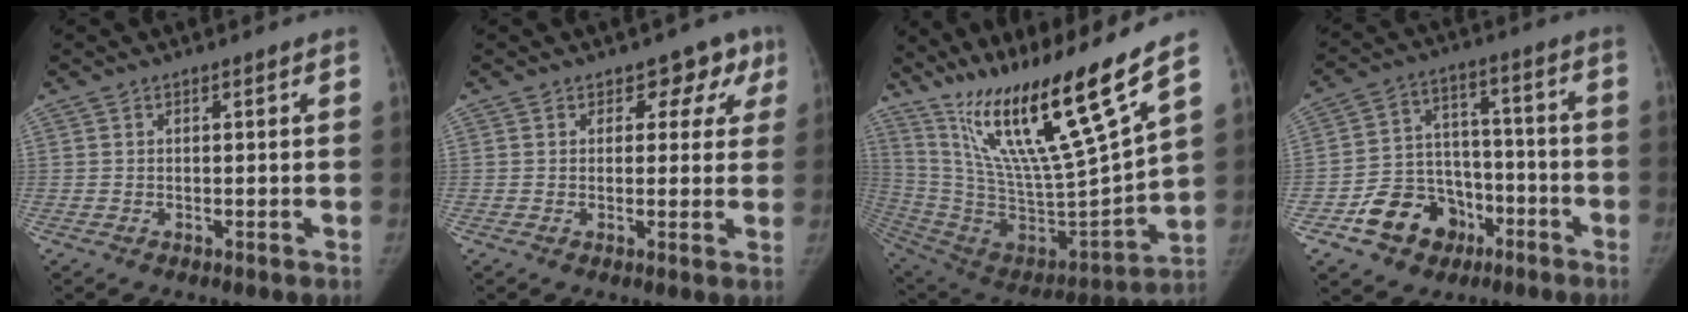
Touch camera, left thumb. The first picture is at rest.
{"total": 5.5, "force": [2.9, 4.2, 2.1], "torque": [0.020, -0.006, 0.021]}
{"total": 26.2, "force": [16.5, 2.4, 20.2], "torque": [-0.332, -0.071, 0.305]}
{"total": 13.9, "force": [-6.9, 10.9, 5.3], "torque": [-0.046, 0.065, -0.104]}